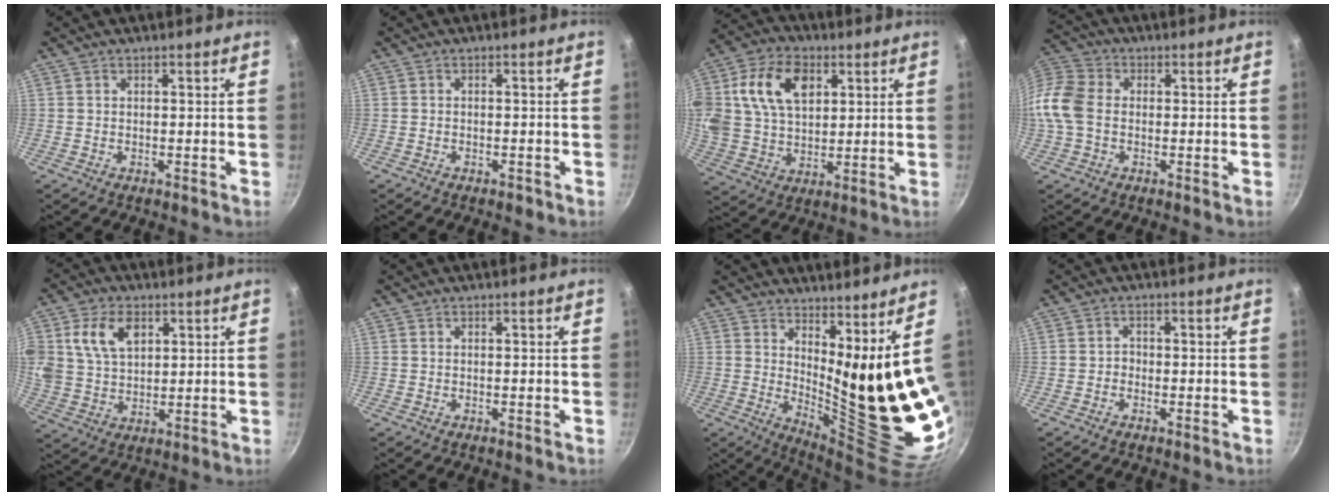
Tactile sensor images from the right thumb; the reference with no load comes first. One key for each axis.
{"total": 1.2, "fx": -0.8, "fy": 0.7, "fz": 0.6, "tx": -0.013, "ty": 0.007, "tz": -0.008}
{"total": 18.2, "fx": 5.6, "fy": 12.3, "fz": 12.2, "tx": -0.230, "ty": 0.010, "tz": 0.099}
{"total": 12.1, "fx": -0.9, "fy": 9.1, "fz": 7.9, "tx": -0.164, "ty": 0.027, "tz": -0.036}
{"total": 11.4, "fx": 4.2, "fy": 7.7, "fz": 7.3, "tx": -0.123, "ty": -0.005, "tz": 0.079}
{"total": 0.0}
{"total": 17.7, "fx": 5.9, "fy": 5.2, "fz": 15.8, "tx": -0.202, "ty": -0.080, "tz": 0.101}
{"total": 1.4, "fx": -0.7, "fy": 1.1, "fz": 0.5, "tx": -0.002, "ty": 0.008, "tz": -0.015}